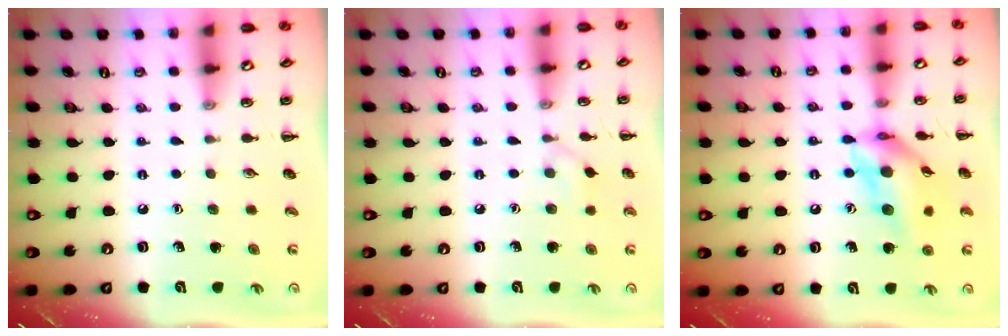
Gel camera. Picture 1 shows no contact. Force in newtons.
{"total": 5.0, "press": 4.6, "slide": 1.8}
{"total": 16.5, "press": 16.1, "slide": 3.4}